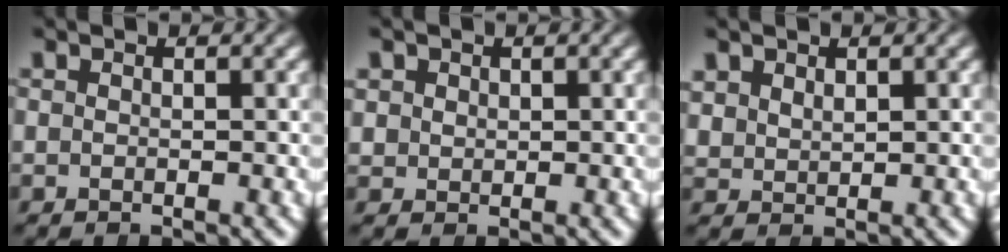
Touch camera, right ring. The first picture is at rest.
{"total": 2.0, "force": [1.0, 1.5, 0.6], "torque": [-0.016, -0.010, 0.033]}
{"total": 1.8, "force": [1.4, 1.0, 0.4], "torque": [-0.018, -0.009, 0.041]}